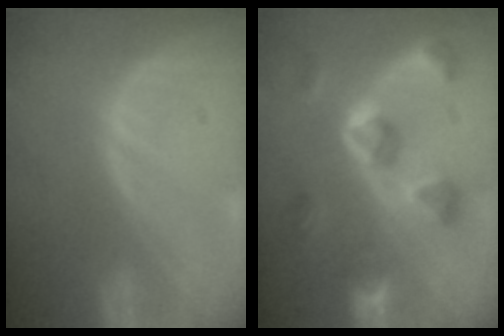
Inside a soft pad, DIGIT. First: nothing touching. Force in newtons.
{"total": 8.0, "press": 7.9, "slide": 1.3}